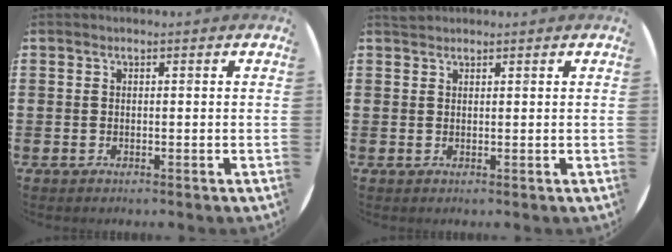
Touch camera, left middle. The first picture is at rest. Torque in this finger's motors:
{"motor_torque": [0.26, -0.20, -0.05, -0.01]}